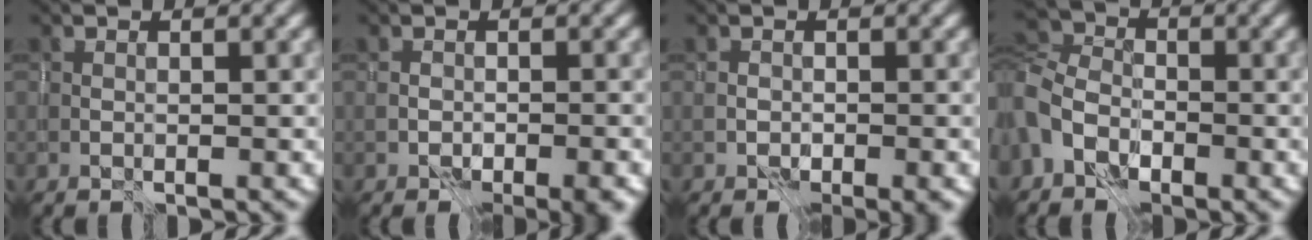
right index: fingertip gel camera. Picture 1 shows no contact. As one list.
[{"total": 2.9, "force": [-1.8, 1.2, 1.9], "torque": [-0.023, -0.007, -0.020]}, {"total": 1.7, "force": [-0.9, 0.9, 1.2], "torque": [-0.021, -0.010, -0.009]}, {"total": 5.9, "force": [-3.1, 4.1, 3.0], "torque": [-0.067, -0.008, -0.063]}]